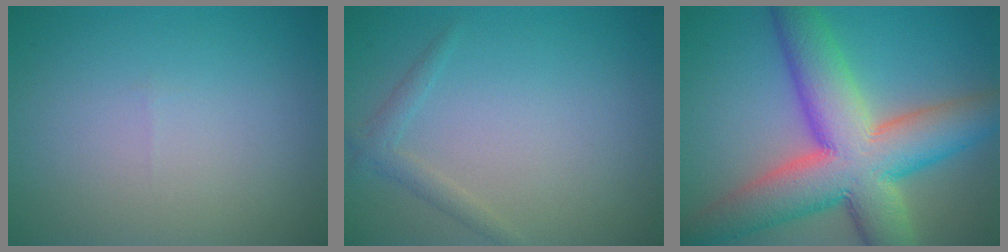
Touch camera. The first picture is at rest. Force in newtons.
{"total": 1.4, "press": 1.4, "slide": 0.1}
{"total": 12.7, "press": 12.6, "slide": 0.4}